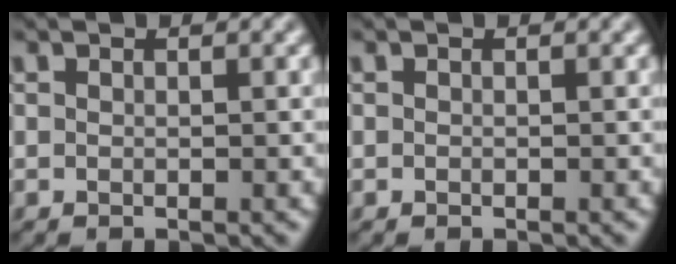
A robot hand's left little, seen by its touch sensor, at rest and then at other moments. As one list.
[{"total": 0.0}]